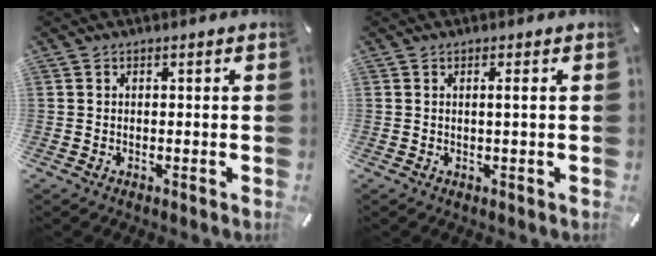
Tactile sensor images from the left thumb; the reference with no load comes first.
{"total": 1.5, "force": [0.4, -0.1, 1.5], "torque": [-0.029, -0.001, 0.004]}